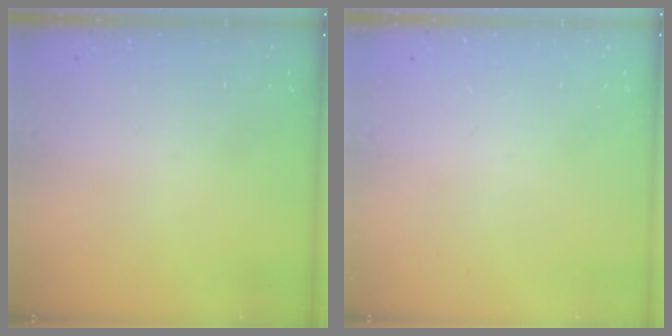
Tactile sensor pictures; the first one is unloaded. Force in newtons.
{"total": 0.0}